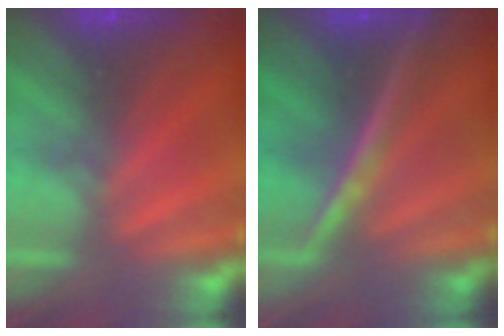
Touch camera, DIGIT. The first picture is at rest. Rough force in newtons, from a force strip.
{"total": 5.3}